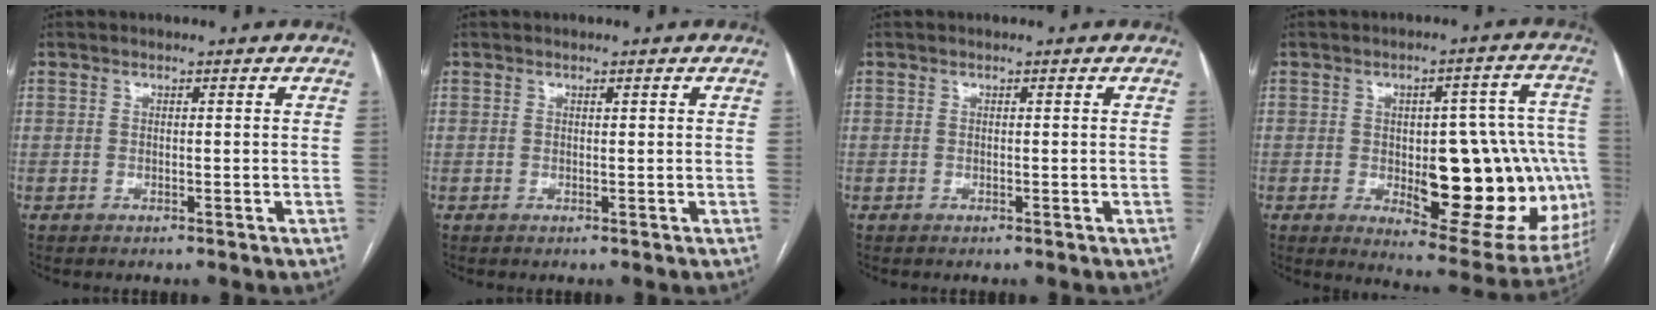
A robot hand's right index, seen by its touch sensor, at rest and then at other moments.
{"total": 0.0}
{"total": 0.0}
{"total": 22.9, "force": [-3.4, 8.3, 21.1], "torque": [-0.189, 0.027, -0.015]}